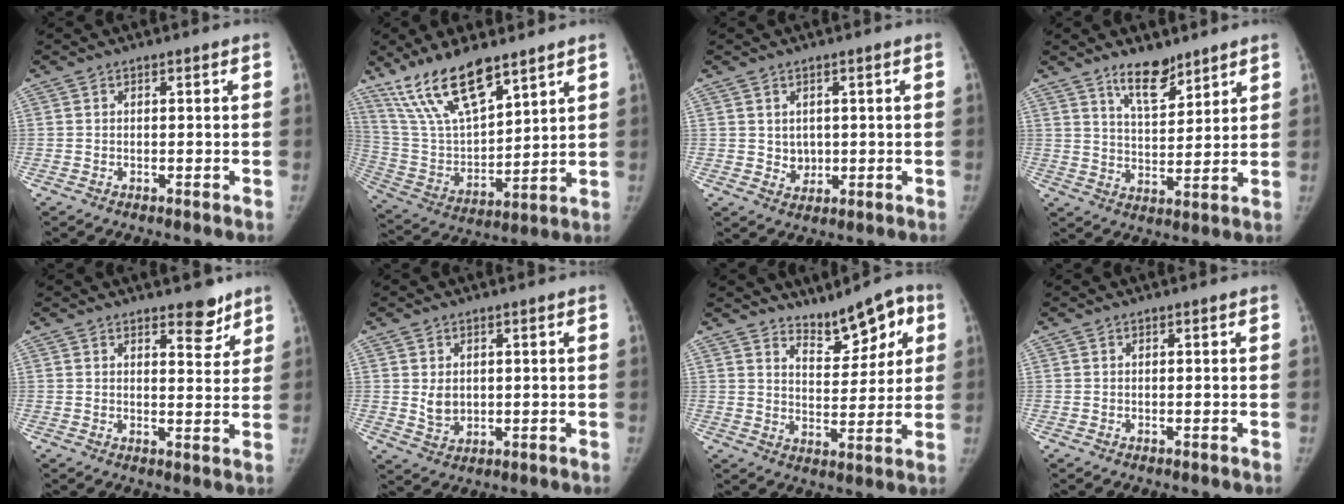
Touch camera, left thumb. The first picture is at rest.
{"total": 17.4, "force": [12.2, 6.0, 10.8], "torque": [-0.176, -0.055, 0.246]}
{"total": 3.1, "force": [0.7, 2.7, 1.3], "torque": [-0.008, -0.008, 0.020]}
{"total": 8.1, "force": [6.1, 3.1, 4.3], "torque": [-0.047, -0.050, 0.108]}
{"total": 5.2, "force": [3.9, 2.3, 2.6], "torque": [-0.007, -0.028, 0.054]}
{"total": 4.2, "force": [0.7, 3.2, 2.5], "torque": [-0.030, -0.012, 0.023]}
{"total": 9.7, "force": [5.9, 4.5, 6.2], "torque": [-0.053, -0.028, 0.095]}
{"total": 0.0}